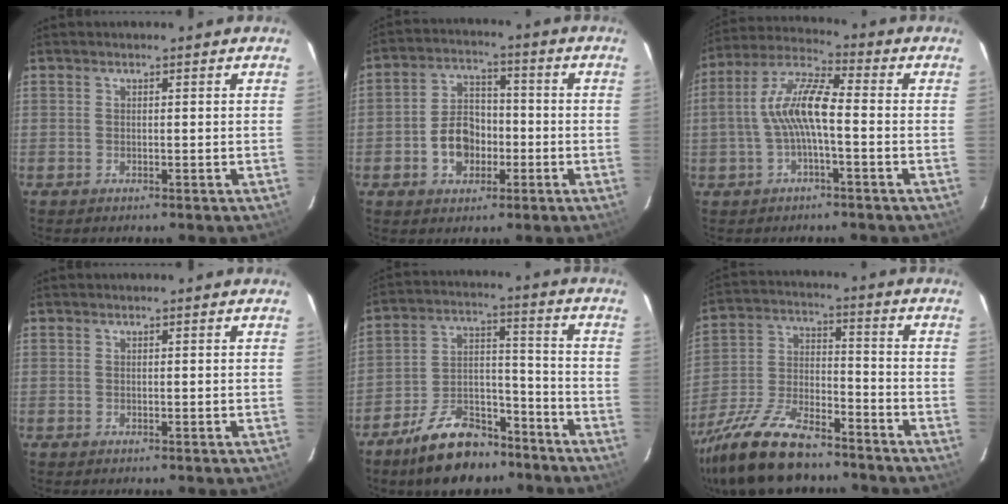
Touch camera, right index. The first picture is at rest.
{"total": 8.6, "force": [-2.8, 6.5, 4.9], "torque": [-0.099, 0.024, -0.039]}
{"total": 9.9, "force": [-1.3, 2.6, 9.4], "torque": [-0.198, 0.017, -0.025]}
{"total": 0.0}
{"total": 15.4, "force": [-11.5, 7.1, 7.4], "torque": [-0.144, 0.031, -0.182]}
{"total": 20.4, "force": [-15.4, 7.4, 11.2], "torque": [-0.236, -0.022, -0.266]}